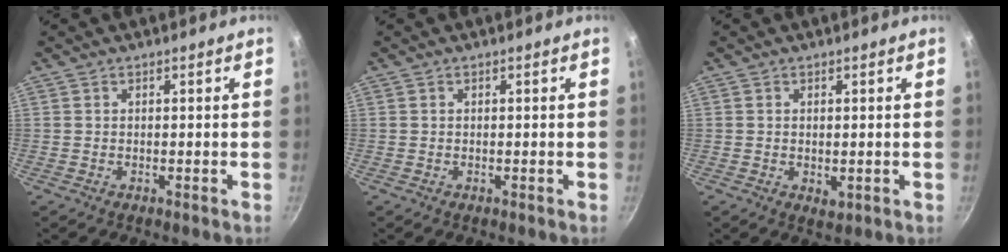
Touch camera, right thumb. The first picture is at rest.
{"total": 0.0}
{"total": 1.8, "force": [0.0, 1.0, 1.4], "torque": [-0.021, -0.006, 0.002]}